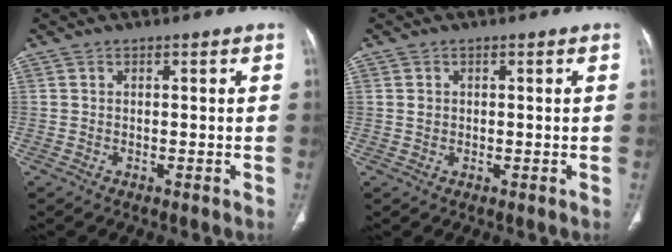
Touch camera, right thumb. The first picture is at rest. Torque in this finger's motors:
{"motor_torque": [-0.29, 0.01, 0.05, 0.50, -0.03]}